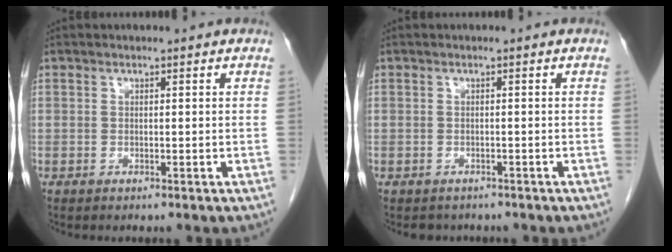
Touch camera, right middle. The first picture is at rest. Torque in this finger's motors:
{"motor_torque": [-0.21, 0.21, 0.01, 0.01]}